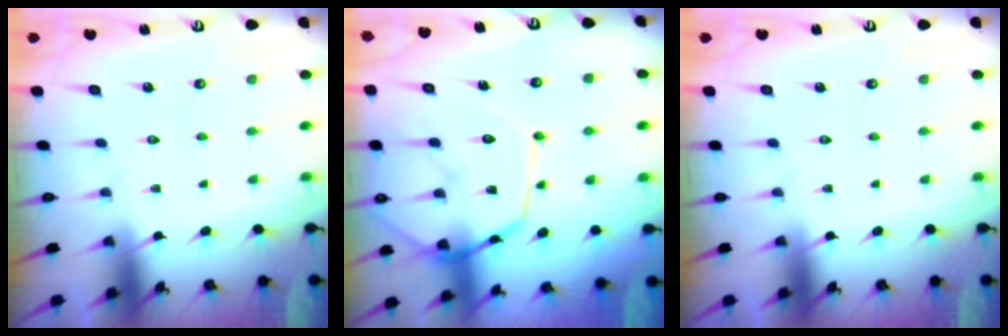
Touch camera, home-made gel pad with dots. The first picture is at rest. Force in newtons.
{"total": 14.1, "press": 14.1, "slide": 1.3}
{"total": 0.0}